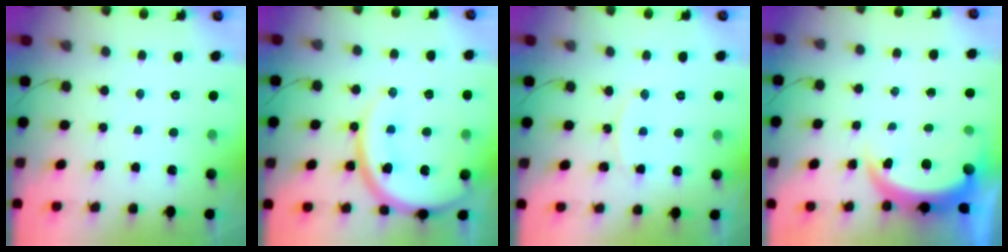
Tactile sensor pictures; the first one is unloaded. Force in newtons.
{"total": 17.0, "press": 16.9, "slide": 1.8}
{"total": 7.7, "press": 7.7, "slide": 0.5}
{"total": 6.5, "press": 6.4, "slide": 0.6}